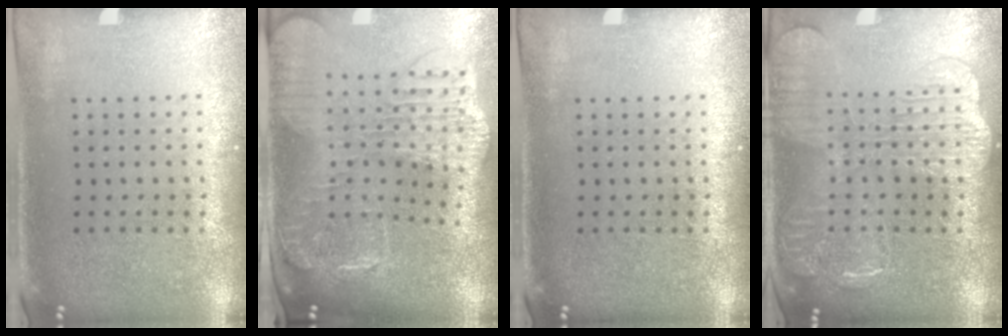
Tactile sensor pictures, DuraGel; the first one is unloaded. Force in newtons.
{"total": 2.6, "press": 2.3, "slide": 1.4}
{"total": 0.0}
{"total": 2.4, "press": 2.3, "slide": 0.5}